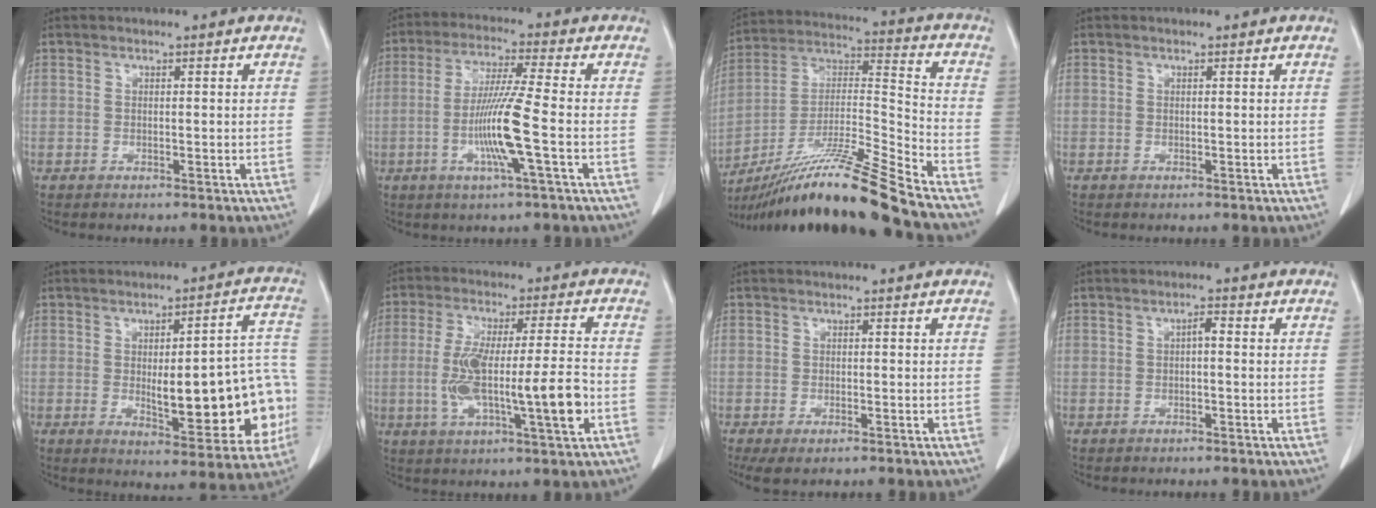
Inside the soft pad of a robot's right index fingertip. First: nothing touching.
{"total": 10.0, "force": [-2.5, -0.9, 9.7], "torque": [-0.192, -0.012, -0.051]}
{"total": 20.8, "force": [-16.8, -2.0, 12.1], "torque": [-0.231, -0.017, -0.305]}
{"total": 0.0}
{"total": 19.2, "force": [-2.8, 5.4, 18.2], "torque": [-0.172, 0.030, -0.016]}
{"total": 14.1, "force": [-2.8, 1.4, 13.8], "torque": [-0.255, 0.004, -0.045]}
{"total": 3.2, "force": [-2.0, 1.1, 2.3], "torque": [-0.040, -0.009, -0.030]}
{"total": 1.4, "force": [0.0, 0.4, 1.4], "torque": [-0.023, 0.005, -0.001]}